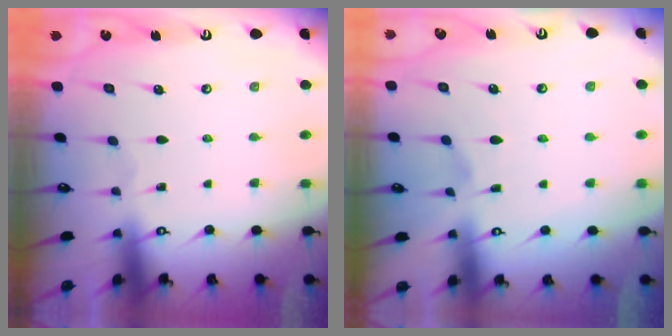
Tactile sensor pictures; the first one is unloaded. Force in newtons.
{"total": 2.4, "press": 2.1, "slide": 1.2}